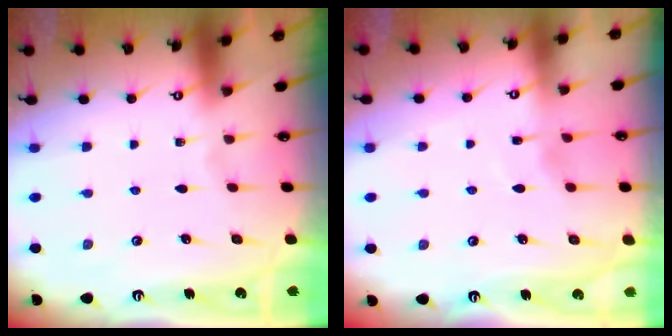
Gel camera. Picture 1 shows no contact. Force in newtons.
{"total": 3.3, "press": 3.3, "slide": 0.4}